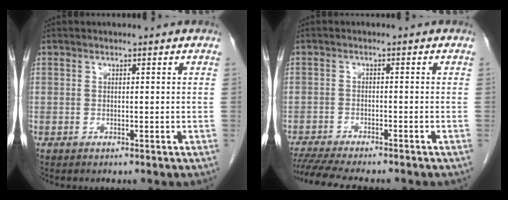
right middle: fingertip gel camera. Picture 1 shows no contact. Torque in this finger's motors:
{"motor_torque": [0.28, -0.17, 0.07, 0.03]}